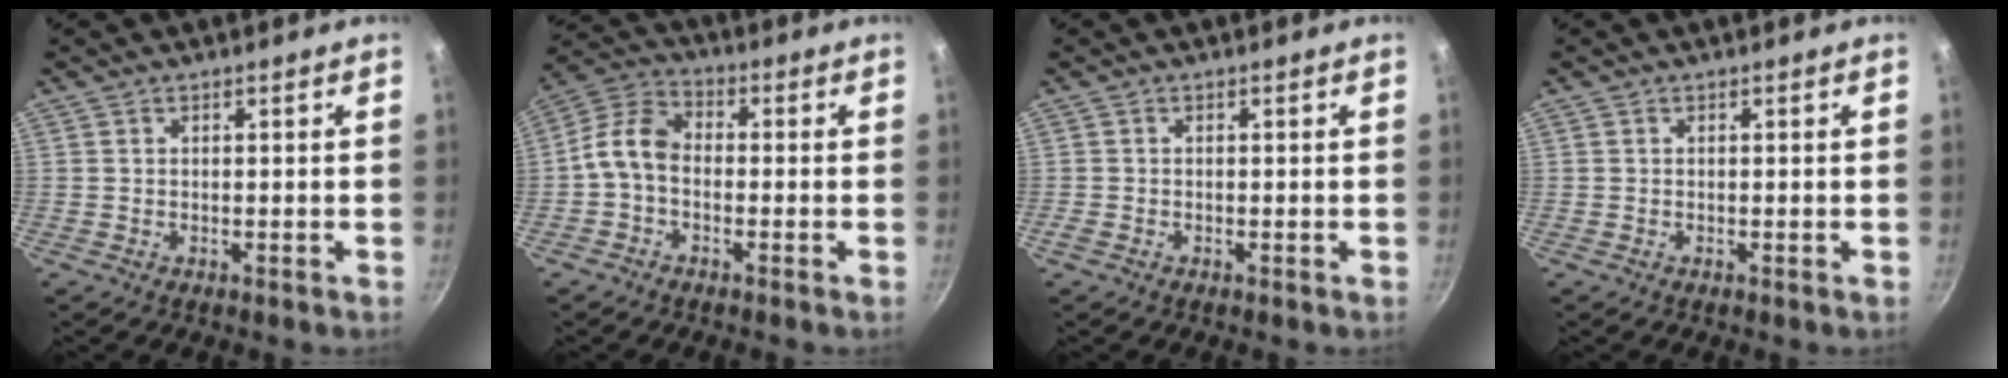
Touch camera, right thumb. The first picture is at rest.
{"total": 7.3, "force": [-1.7, 5.0, 5.1], "torque": [-0.095, 0.036, -0.051]}
{"total": 0.6, "force": [-0.4, 0.4, 0.3], "torque": [-0.007, 0.002, -0.007]}
{"total": 0.0}